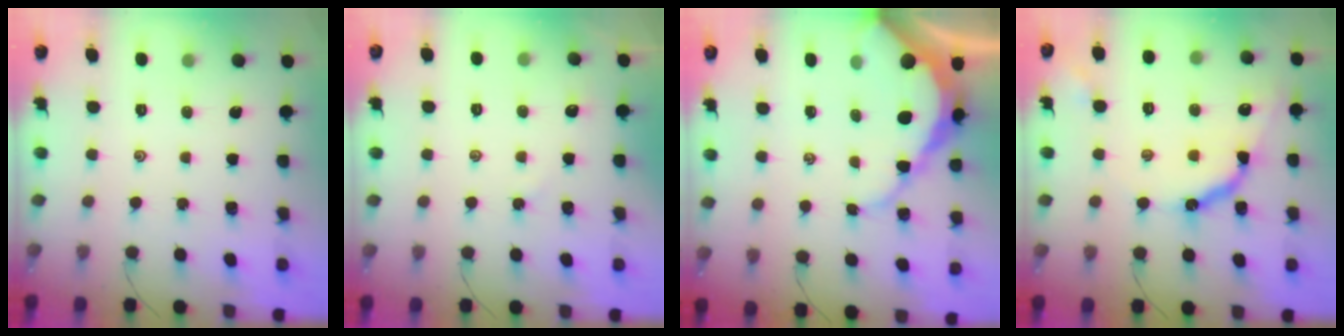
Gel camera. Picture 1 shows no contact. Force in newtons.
{"total": 1.8, "press": 1.8, "slide": 0.3}
{"total": 10.3, "press": 10.2, "slide": 1.3}
{"total": 11.0, "press": 10.9, "slide": 1.0}